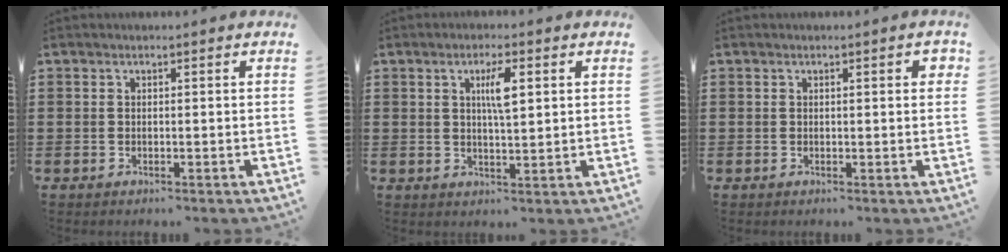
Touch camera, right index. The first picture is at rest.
{"total": 4.4, "force": [1.2, 1.0, 4.1], "torque": [-0.076, 0.006, 0.015]}
{"total": 0.9, "force": [0.2, 0.2, 0.9], "torque": [-0.016, 0.003, 0.003]}